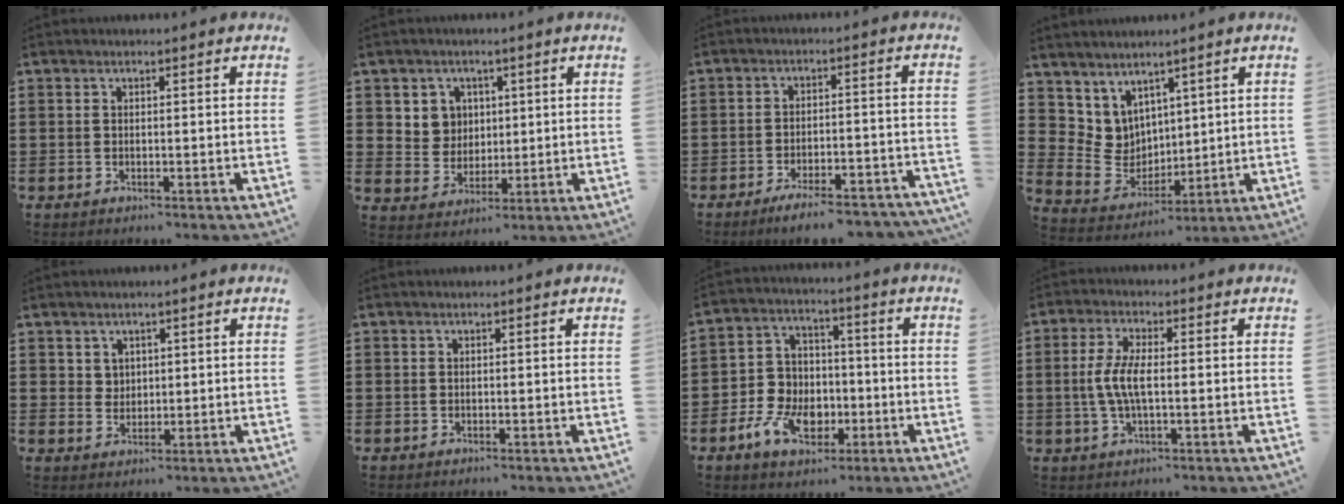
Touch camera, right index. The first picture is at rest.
{"total": 5.4, "force": [2.0, 4.9, 1.0], "torque": [-0.046, 0.016, 0.038]}
{"total": 5.5, "force": [-4.8, 0.3, 2.7], "torque": [-0.043, -0.005, -0.087]}
{"total": 6.1, "force": [3.5, 5.0, 0.6], "torque": [-0.052, -0.018, 0.070]}
{"total": 2.5, "force": [1.6, 1.9, 0.3], "torque": [-0.014, 0.009, 0.030]}
{"total": 0.0}
{"total": 8.2, "force": [-2.8, 6.3, 4.4], "torque": [-0.108, 0.018, -0.052]}
{"total": 5.4, "force": [-0.6, 1.7, 5.1], "torque": [-0.119, -0.005, -0.020]}